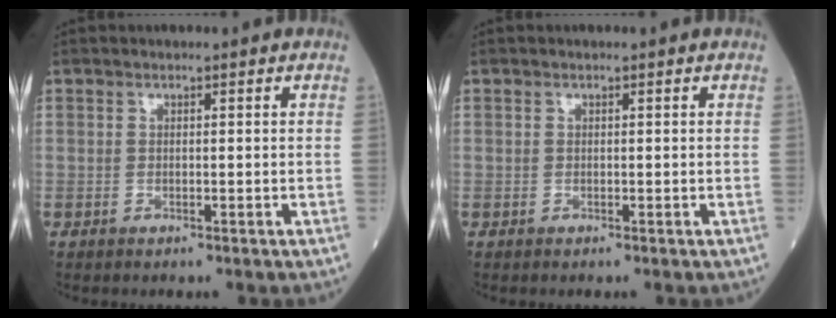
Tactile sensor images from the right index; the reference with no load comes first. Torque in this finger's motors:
{"motor_torque": [-0.10, -0.06, -0.03, 0.01]}